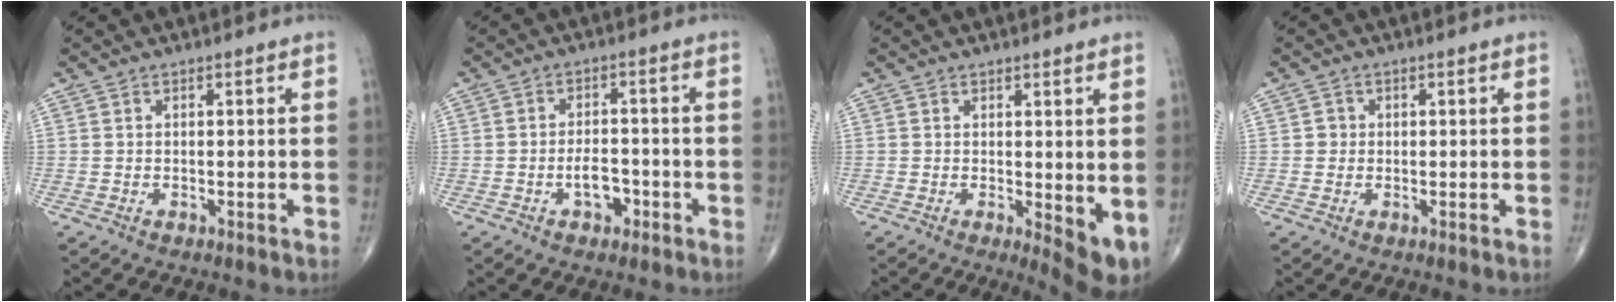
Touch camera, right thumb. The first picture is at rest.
{"total": 4.6, "force": [-2.0, 2.7, 3.2], "torque": [-0.034, 0.018, -0.033]}
{"total": 5.9, "force": [0.0, 2.1, 5.5], "torque": [-0.069, -0.016, 0.003]}
{"total": 1.5, "force": [0.1, 1.4, 0.3], "torque": [0.003, 0.004, -0.001]}